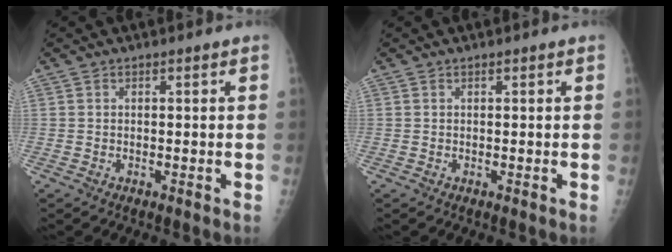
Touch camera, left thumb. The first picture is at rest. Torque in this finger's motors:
{"motor_torque": [0.00, 0.01, -0.02, -0.03, 0.00]}